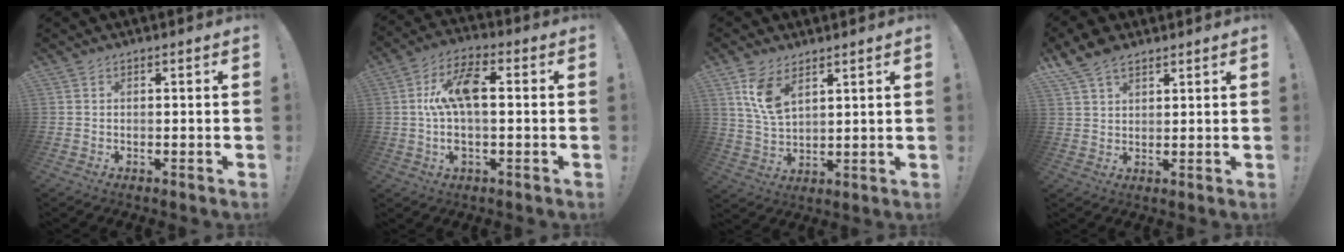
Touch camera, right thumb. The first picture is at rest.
{"total": 11.5, "force": [1.2, 4.9, 10.4], "torque": [-0.178, -0.004, 0.019]}
{"total": 8.8, "force": [5.0, 4.4, 5.7], "torque": [-0.105, -0.020, 0.092]}
{"total": 7.1, "force": [5.1, 3.6, 3.3], "torque": [-0.057, -0.019, 0.099]}